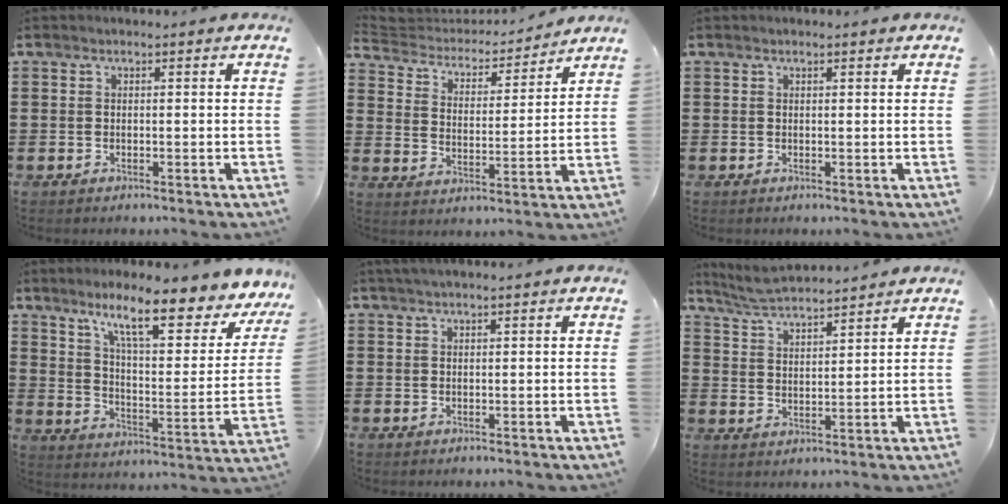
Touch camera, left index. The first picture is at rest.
{"total": 3.7, "force": [3.6, 0.8, 0.5], "torque": [-0.034, -0.029, 0.054]}
{"total": 0.6, "force": [0.4, 0.1, 0.4], "torque": [-0.009, 0.002, 0.008]}
{"total": 12.4, "force": [8.8, 1.6, 8.6], "torque": [-0.161, -0.046, 0.140]}
{"total": 1.1, "force": [0.8, 0.0, 0.7], "torque": [-0.015, 0.000, 0.016]}
{"total": 5.0, "force": [4.8, 0.3, 1.4], "torque": [-0.043, -0.014, 0.087]}